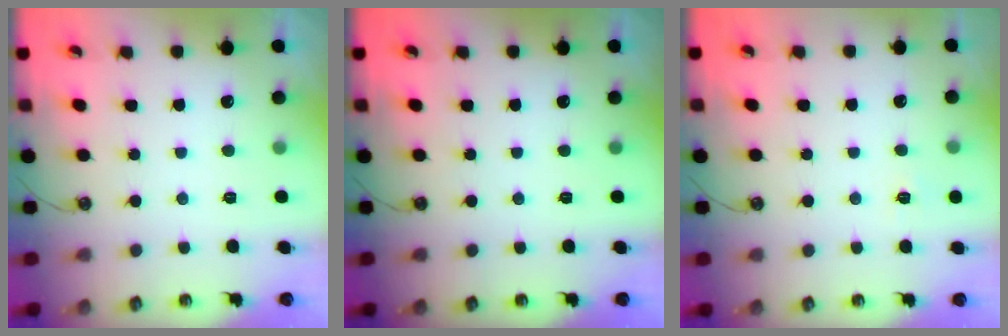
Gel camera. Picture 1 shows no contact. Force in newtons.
{"total": 0.0}
{"total": 3.8, "press": 3.7, "slide": 0.7}